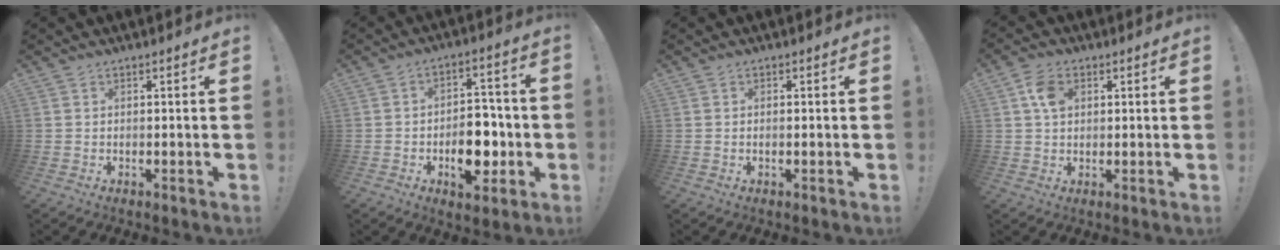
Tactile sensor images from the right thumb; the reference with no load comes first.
{"total": 12.7, "force": [-3.5, 8.0, 9.3], "torque": [-0.126, 0.023, -0.055]}
{"total": 0.7, "force": [-0.2, 0.0, 0.7], "torque": [-0.013, 0.001, -0.003]}
{"total": 5.9, "force": [1.6, 4.1, 3.9], "torque": [-0.065, 0.006, 0.032]}